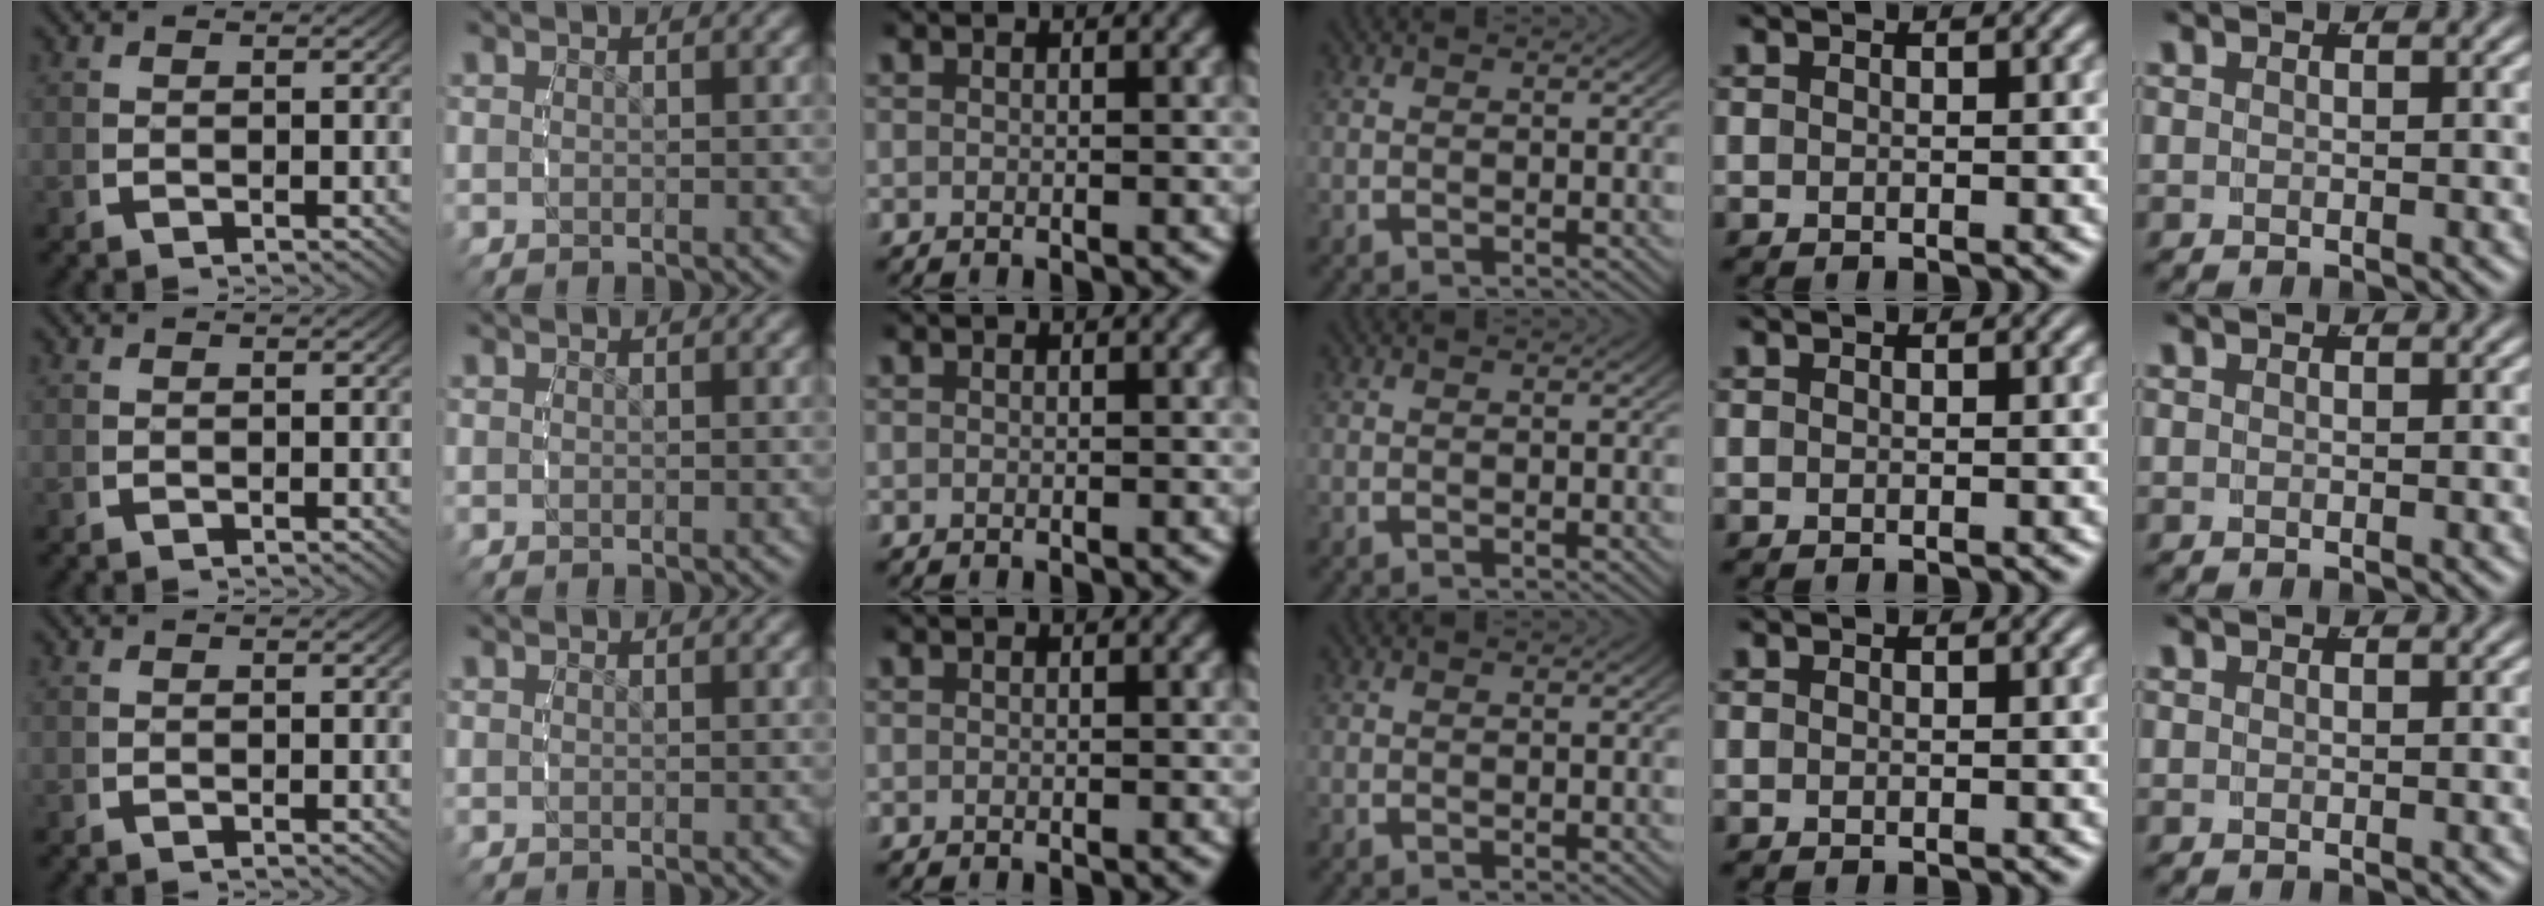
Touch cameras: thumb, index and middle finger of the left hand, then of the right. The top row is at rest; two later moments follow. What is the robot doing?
{"motion": "reach", "object": "glasses case"}